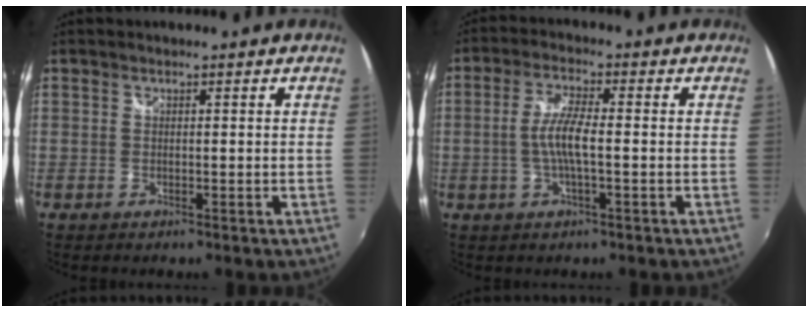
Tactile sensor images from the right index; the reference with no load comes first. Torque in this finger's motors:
{"motor_torque": [0.75, -0.15, 0.50, 0.14]}